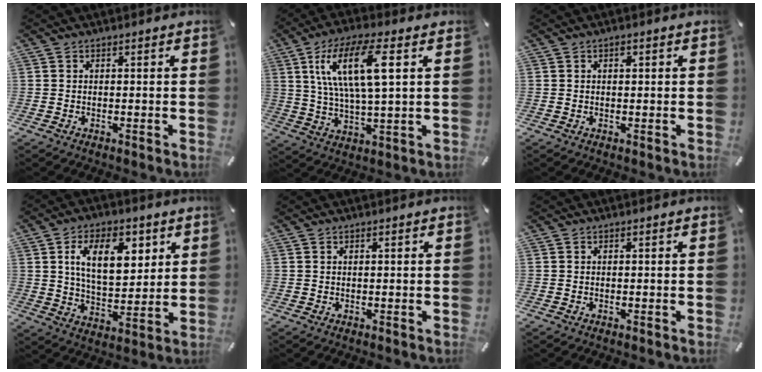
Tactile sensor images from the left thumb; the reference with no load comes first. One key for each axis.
{"total": 15.4, "fx": 5.7, "fy": 4.7, "fz": 13.5, "tx": -0.292, "ty": 0.004, "tz": 0.090}
{"total": 1.0, "fx": 0.3, "fy": 0.6, "fz": 0.8, "tx": -0.016, "ty": 0.003, "tz": 0.005}
{"total": 13.7, "fx": 5.4, "fy": 8.0, "fz": 9.8, "tx": -0.152, "ty": -0.001, "tz": 0.091}
{"total": 0.7, "fx": 0.3, "fy": 0.1, "fz": 0.6, "tx": -0.011, "ty": 0.001, "tz": 0.004}
{"total": 0.0}